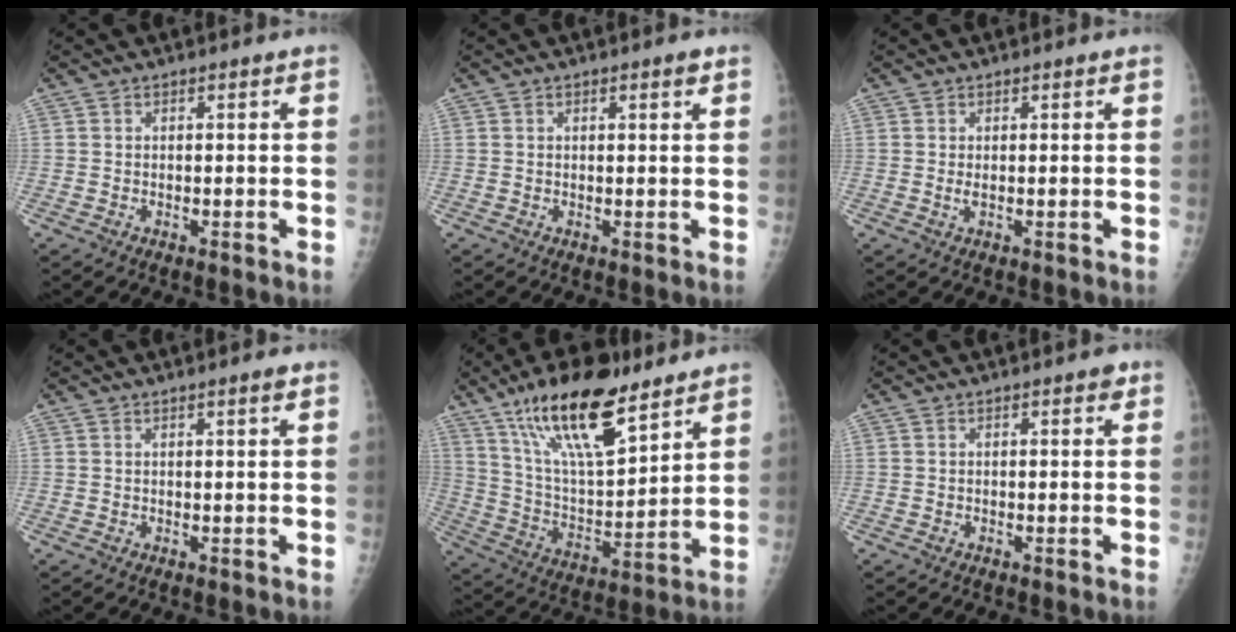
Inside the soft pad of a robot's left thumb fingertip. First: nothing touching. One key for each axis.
{"total": 1.5, "fx": 0.8, "fy": 0.5, "fz": 1.2, "tx": -0.013, "ty": -0.002, "tz": 0.011}
{"total": 1.1, "fx": 0.1, "fy": 0.4, "fz": 1.0, "tx": -0.023, "ty": 0.003, "tz": 0.005}
{"total": 1.3, "fx": 0.8, "fy": -0.1, "fz": 1.0, "tx": -0.014, "ty": -0.004, "tz": 0.012}
{"total": 20.8, "fx": 13.6, "fy": 7.1, "fz": 14.0, "tx": -0.219, "ty": -0.057, "tz": 0.250}
{"total": 1.2, "fx": 0.6, "fy": 0.5, "fz": 0.9, "tx": -0.005, "ty": 0.001, "tz": 0.005}